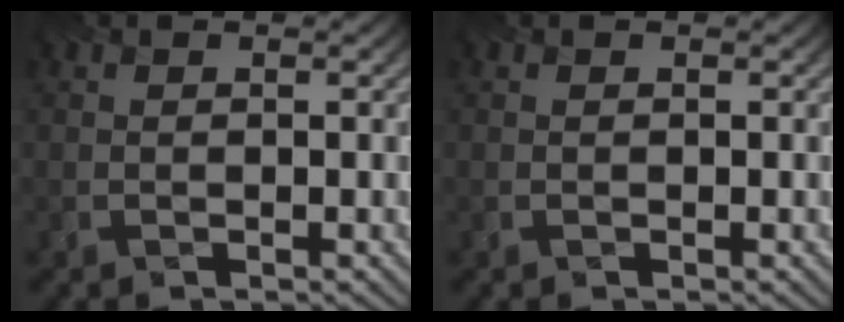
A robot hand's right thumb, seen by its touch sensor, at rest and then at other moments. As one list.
[{"total": 0.0}]